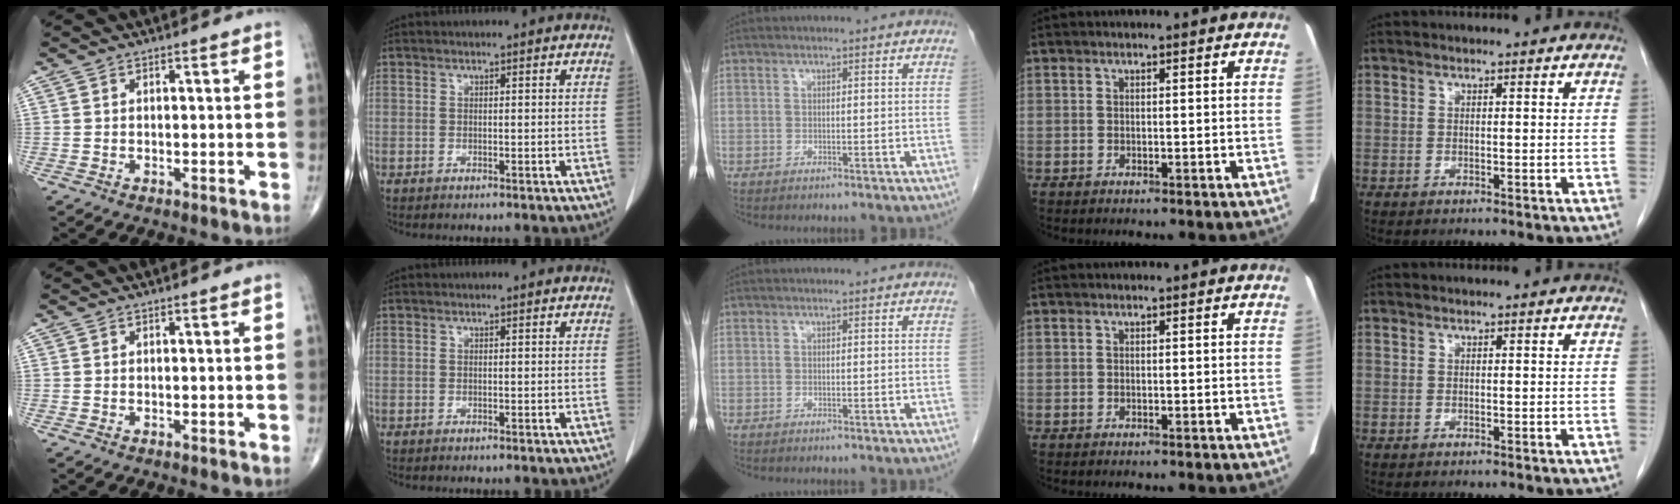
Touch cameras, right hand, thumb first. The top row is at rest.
{}